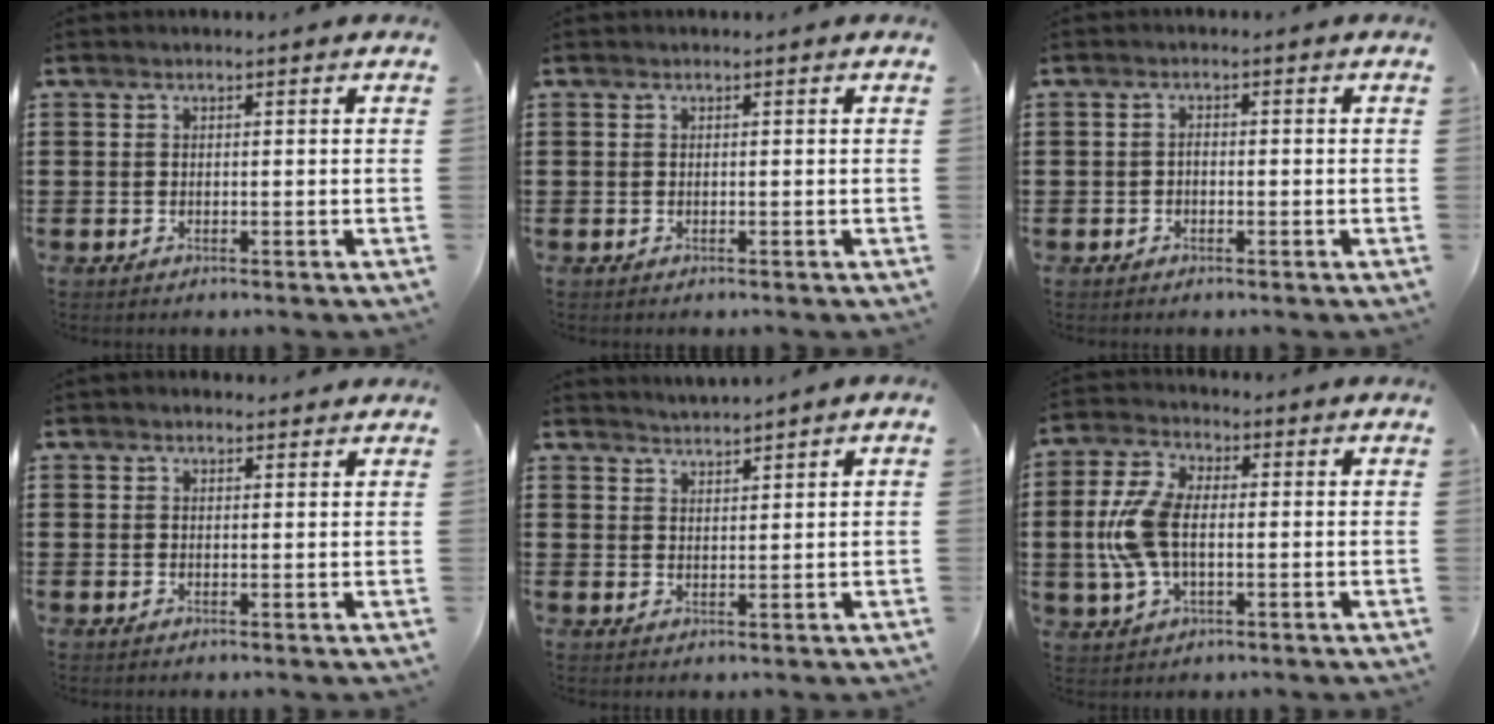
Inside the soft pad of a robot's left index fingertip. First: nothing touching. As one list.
[{"total": 0.0}, {"total": 1.1, "force": [-0.7, 0.7, 0.6], "torque": [-0.012, 0.003, -0.014]}, {"total": 1.2, "force": [1.1, 0.4, 0.3], "torque": [-0.007, 0.003, 0.021]}, {"total": 2.0, "force": [1.9, -0.5, -0.4], "torque": [0.002, -0.004, 0.037]}, {"total": 9.4, "force": [-0.6, 5.0, 7.9], "torque": [-0.190, 0.000, -0.019]}]